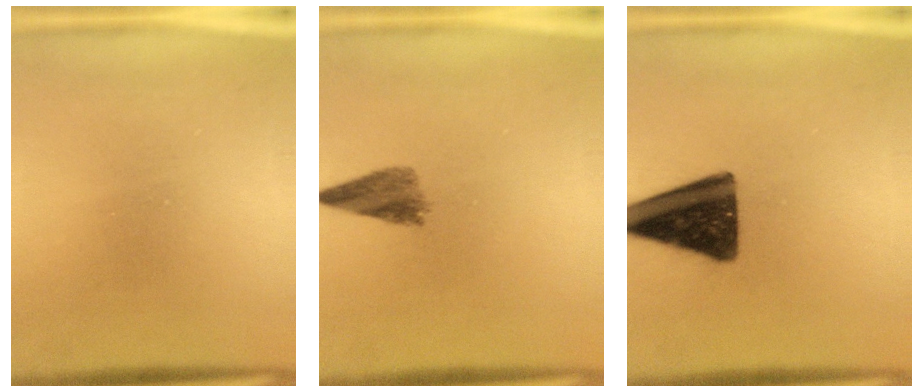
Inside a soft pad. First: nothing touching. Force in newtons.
{"total": 3.6}
{"total": 13.8}